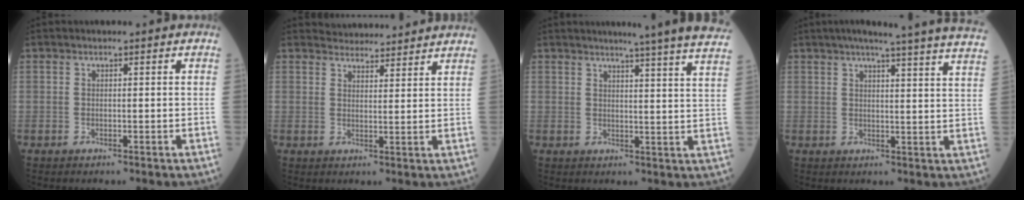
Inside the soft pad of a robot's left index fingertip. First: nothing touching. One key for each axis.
{"total": 8.5, "fx": 8.3, "fy": 0.8, "fz": 1.4, "tx": -0.020, "ty": 0.017, "tz": 0.103}
{"total": 16.8, "fx": 15.1, "fy": -2.0, "fz": 7.1, "tx": -0.101, "ty": -0.070, "tz": 0.161}
{"total": 23.8, "fx": 21.1, "fy": -0.6, "fz": 10.8, "tx": -0.157, "ty": -0.038, "tz": 0.245}